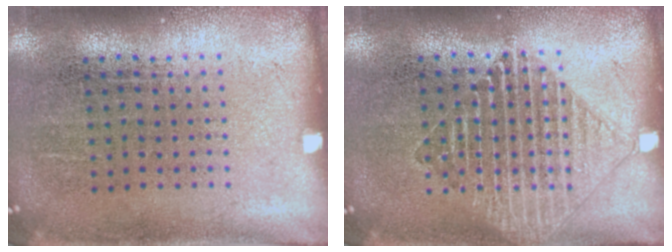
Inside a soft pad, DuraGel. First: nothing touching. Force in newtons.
{"total": 1.4, "press": 1.3, "slide": 0.3}